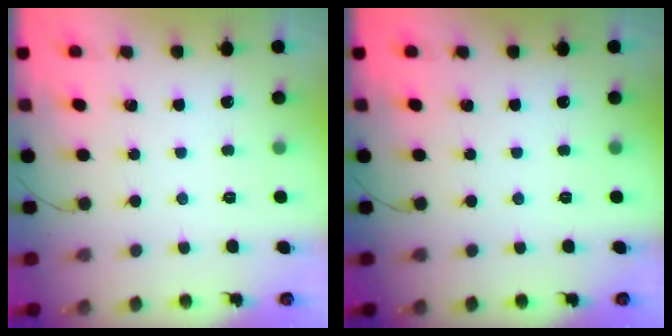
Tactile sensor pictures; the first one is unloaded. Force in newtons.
{"total": 0.0}